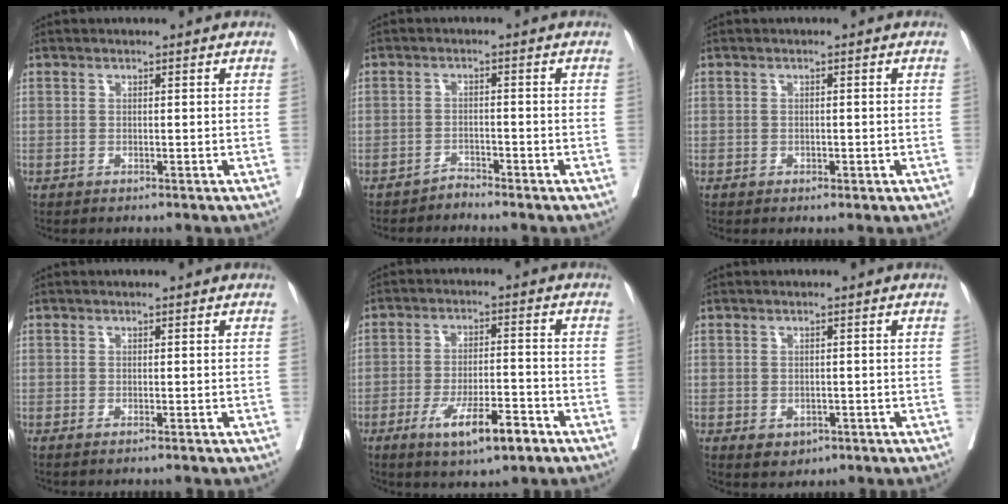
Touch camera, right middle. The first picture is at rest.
{"total": 1.6, "force": [-1.6, 0.0, -0.3], "torque": [0.011, -0.005, -0.027]}
{"total": 1.3, "force": [-0.4, 0.8, 0.9], "torque": [-0.015, 0.000, -0.001]}
{"total": 1.0, "force": [-0.7, -0.1, 0.8], "torque": [-0.013, -0.001, -0.008]}
{"total": 9.2, "force": [-5.1, 2.1, 7.4], "torque": [-0.126, -0.009, -0.080]}
{"total": 3.1, "force": [-1.3, 2.3, 1.6], "torque": [-0.020, -0.002, -0.007]}